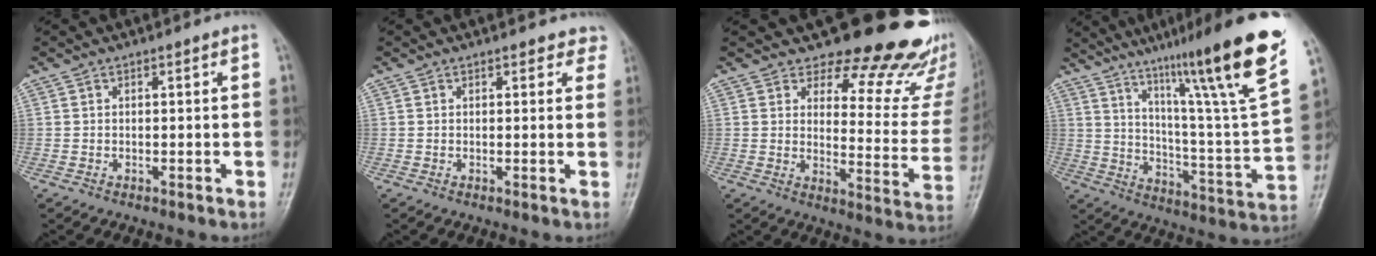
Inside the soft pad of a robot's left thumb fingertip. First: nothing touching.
{"total": 3.2, "force": [2.8, 1.6, 0.5], "torque": [0.030, -0.010, 0.013]}
{"total": 20.8, "force": [17.6, 7.8, 7.8], "torque": [-0.036, -0.146, 0.203]}
{"total": 25.2, "force": [16.2, 1.5, 19.3], "torque": [-0.264, -0.068, 0.252]}